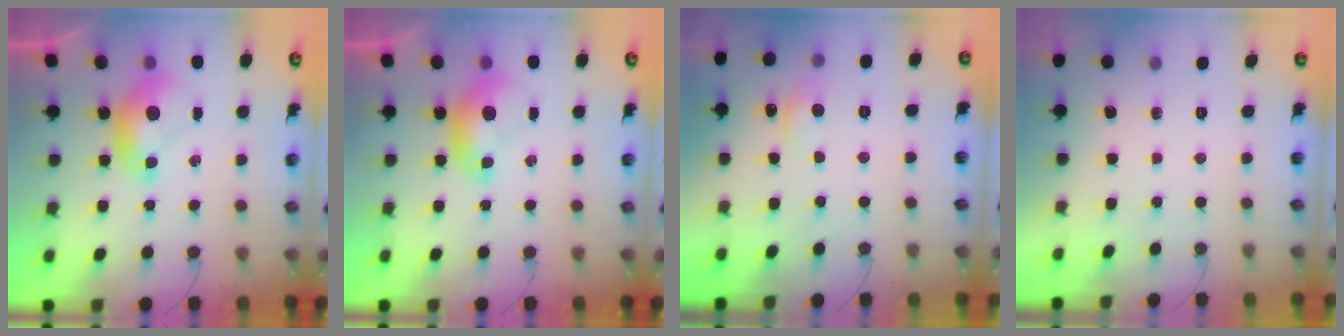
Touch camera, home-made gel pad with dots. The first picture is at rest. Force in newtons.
{"total": 0.0}
{"total": 1.7, "press": 1.5, "slide": 0.7}
{"total": 0.0}